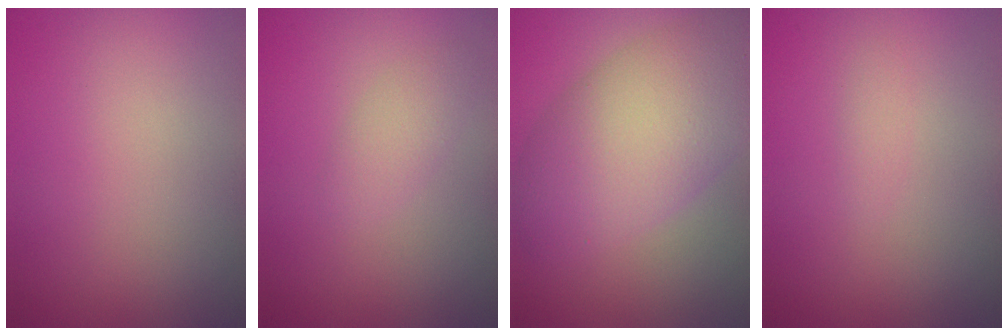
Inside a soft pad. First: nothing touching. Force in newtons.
{"total": 1.5, "press": 1.5, "slide": 0.0}
{"total": 8.7, "press": 8.7, "slide": 0.3}
{"total": 0.6, "press": 0.6, "slide": 0.1}